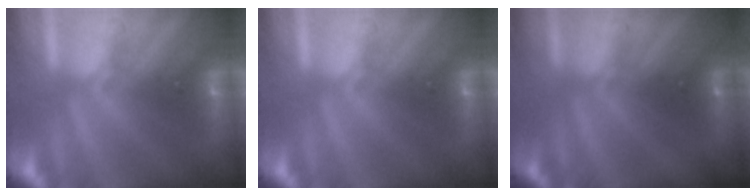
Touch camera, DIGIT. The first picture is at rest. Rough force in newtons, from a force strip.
{"total": 0.0}
{"total": 2.1}